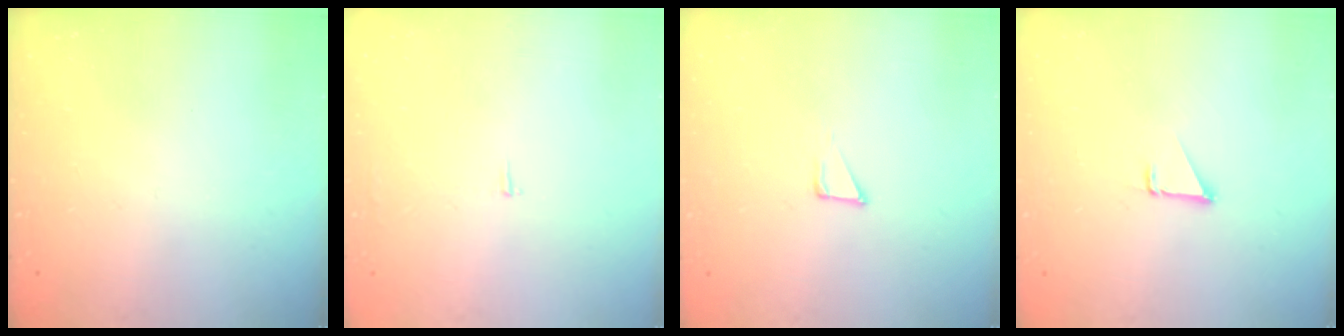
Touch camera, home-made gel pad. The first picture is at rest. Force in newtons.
{"total": 2.3, "press": 2.3, "slide": 0.2}
{"total": 4.8, "press": 4.8, "slide": 0.4}
{"total": 1.4, "press": 1.3, "slide": 0.1}